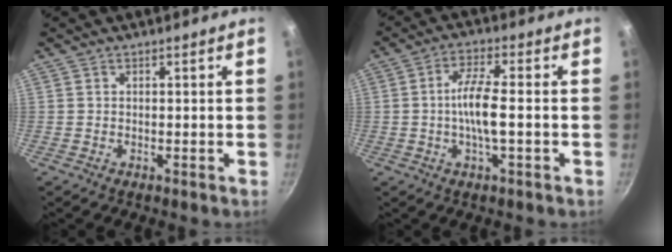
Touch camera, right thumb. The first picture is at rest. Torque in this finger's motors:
{"motor_torque": [1.37, 3.65, 1.04, 0.31, 0.09]}